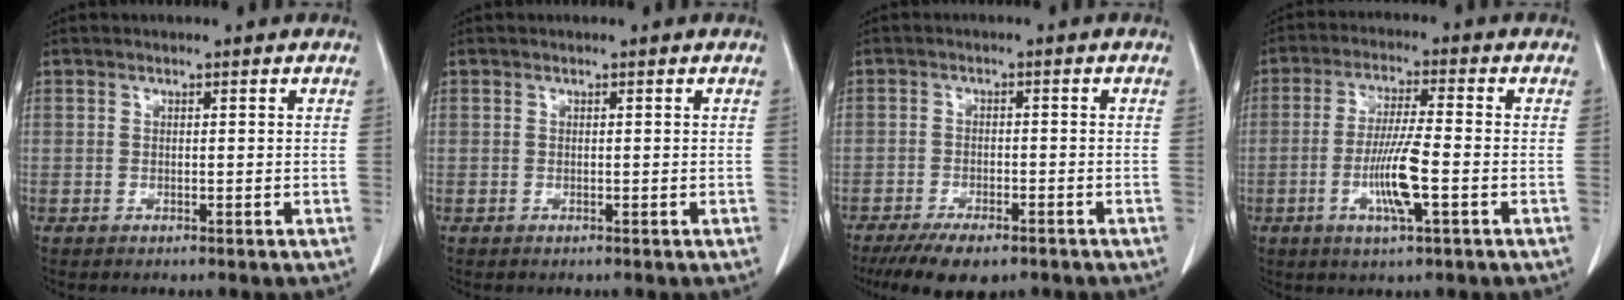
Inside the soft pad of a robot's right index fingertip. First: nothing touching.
{"total": 0.0}
{"total": 8.2, "force": [-6.1, 2.9, 4.7], "torque": [-0.073, -0.010, -0.095]}
{"total": 8.1, "force": [-2.4, 0.2, 7.7], "torque": [-0.150, -0.010, -0.048]}